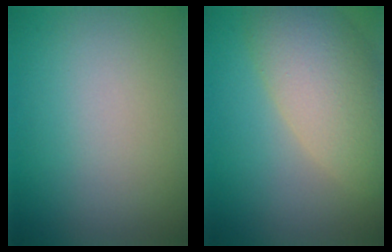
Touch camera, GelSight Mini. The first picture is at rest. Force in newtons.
{"total": 7.5, "press": 7.5, "slide": 0.5}